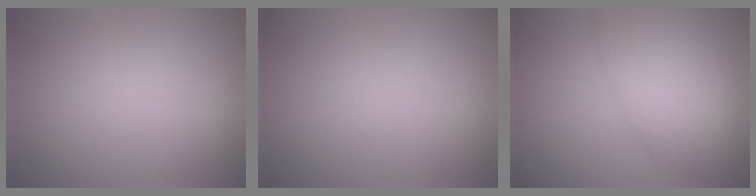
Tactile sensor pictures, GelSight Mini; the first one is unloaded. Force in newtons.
{"total": 0.0}
{"total": 6.7, "press": 6.7, "slide": 0.4}